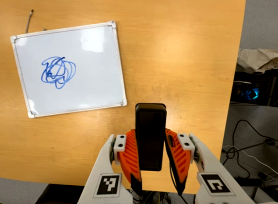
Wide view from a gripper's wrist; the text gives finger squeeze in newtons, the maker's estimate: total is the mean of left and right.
{"total": 4.4, "left": 2.8, "right": 6.0}